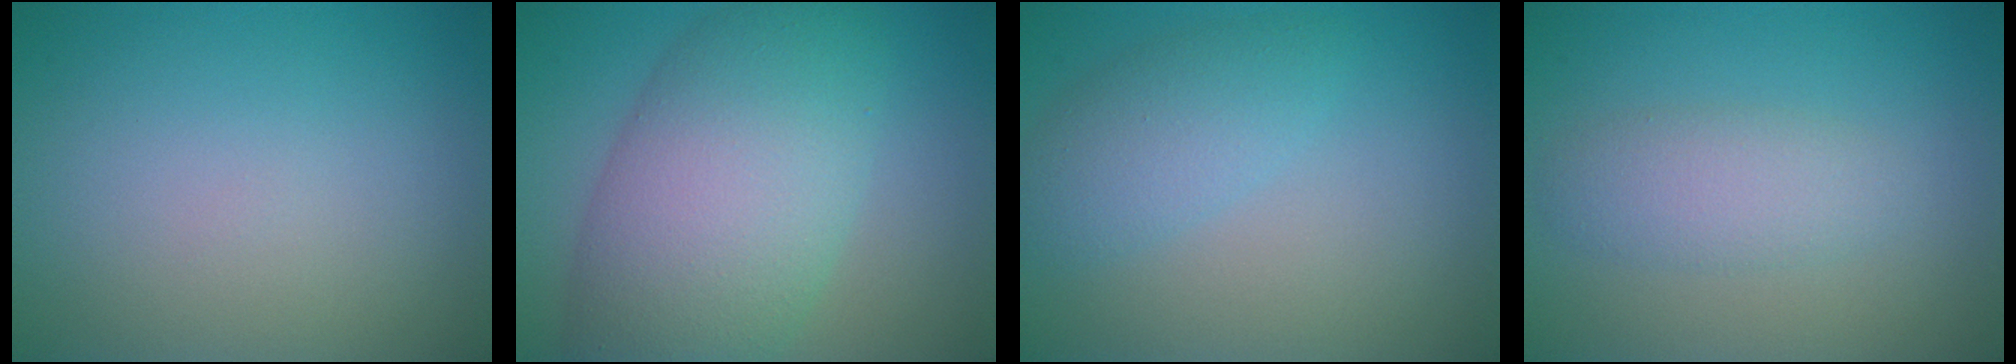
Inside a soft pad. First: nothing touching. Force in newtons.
{"total": 10.3, "press": 10.3, "slide": 0.2}
{"total": 3.1, "press": 3.1, "slide": 0.2}
{"total": 2.7, "press": 2.7, "slide": 0.1}